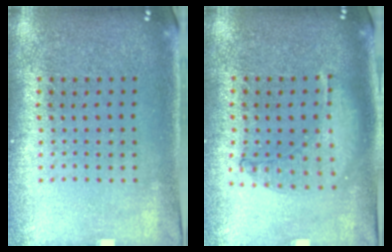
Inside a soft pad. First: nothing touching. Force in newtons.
{"total": 1.0, "press": 1.0, "slide": 0.1}